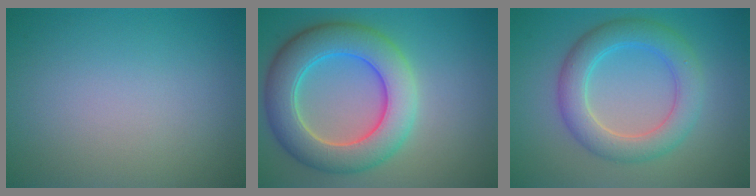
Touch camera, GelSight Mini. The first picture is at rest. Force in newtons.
{"total": 8.4, "press": 8.4, "slide": 0.3}
{"total": 5.1, "press": 5.1, "slide": 0.2}